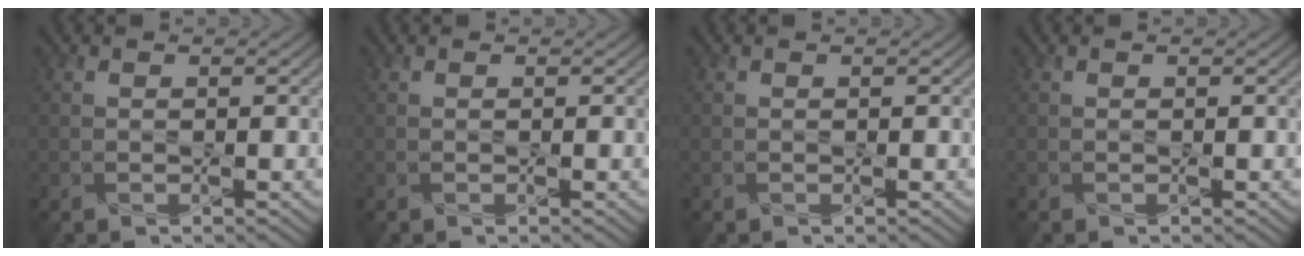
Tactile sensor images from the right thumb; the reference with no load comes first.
{"total": 0.0}
{"total": 0.0}
{"total": 0.0}